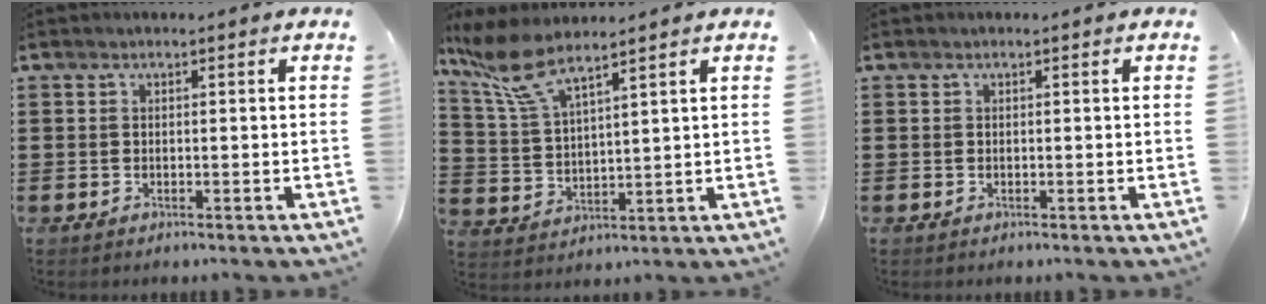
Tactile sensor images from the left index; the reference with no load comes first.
{"total": 7.9, "force": [6.2, 1.8, 4.6], "torque": [-0.119, -0.018, 0.112]}
{"total": 0.0}